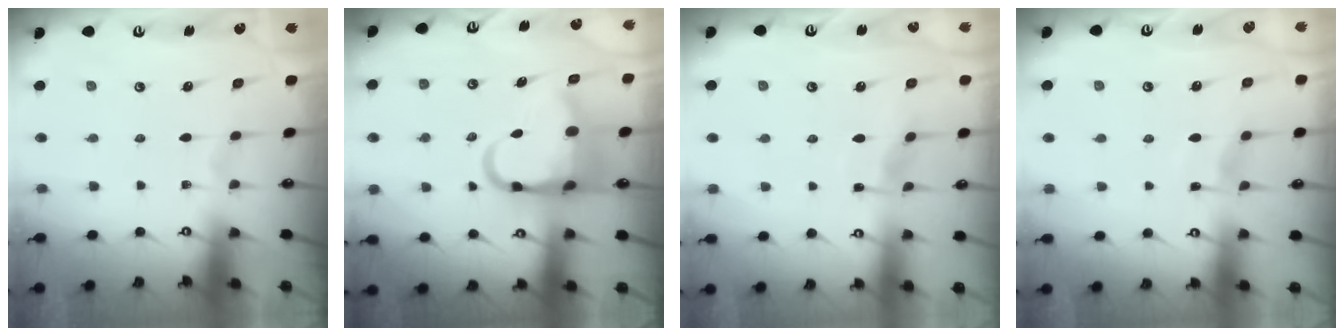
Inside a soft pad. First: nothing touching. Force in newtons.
{"total": 12.0, "press": 11.7, "slide": 2.7}
{"total": 3.7, "press": 3.7, "slide": 0.5}
{"total": 3.0, "press": 2.9, "slide": 0.4}